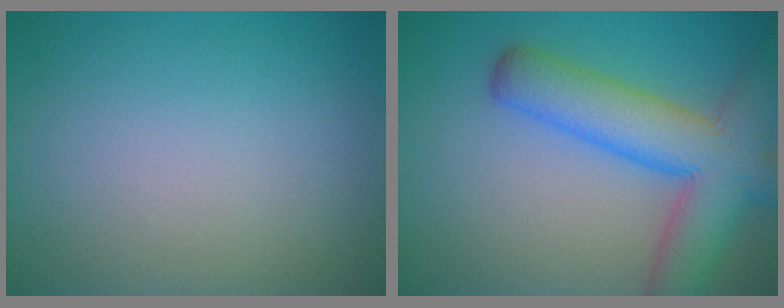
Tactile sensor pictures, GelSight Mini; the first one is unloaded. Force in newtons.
{"total": 7.7, "press": 7.7, "slide": 0.7}